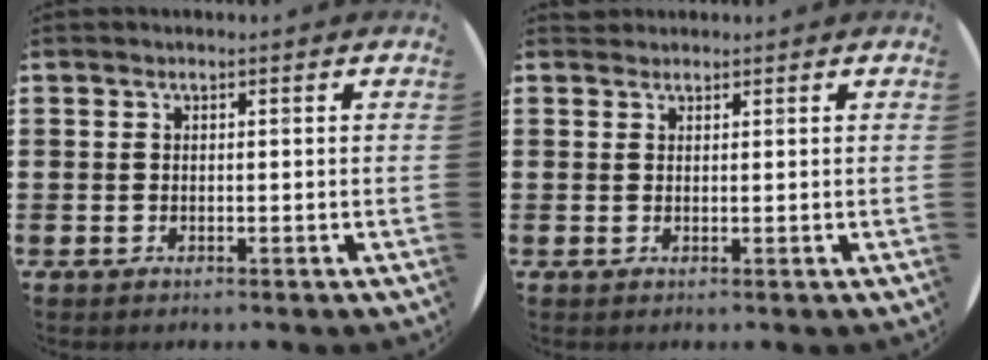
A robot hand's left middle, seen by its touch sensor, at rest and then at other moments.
{"total": 0.8, "force": [0.8, 0.2, -0.2], "torque": [0.002, 0.004, 0.016]}